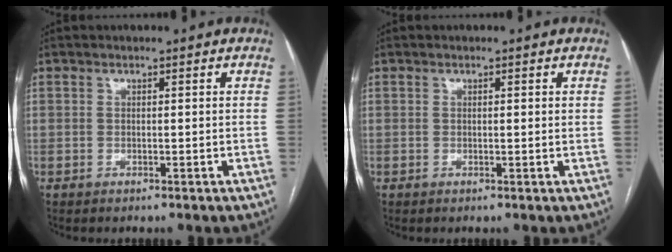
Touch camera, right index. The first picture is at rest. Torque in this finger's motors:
{"motor_torque": [-0.36, 0.30, -0.03, 0.00]}